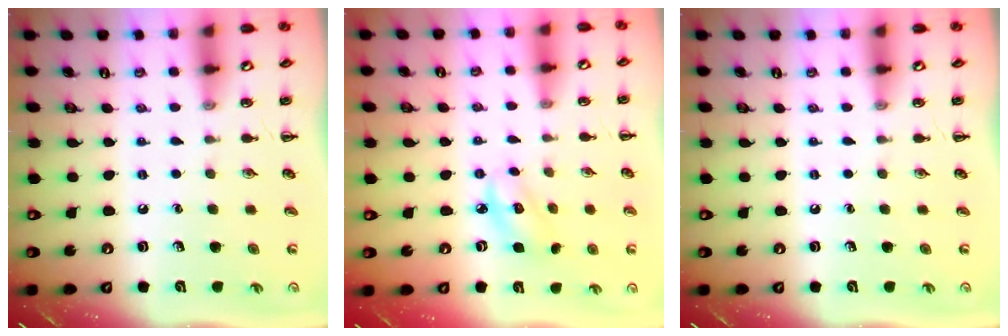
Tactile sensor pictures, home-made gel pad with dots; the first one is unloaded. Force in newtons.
{"total": 3.8, "press": 3.8, "slide": 0.5}
{"total": 0.0}